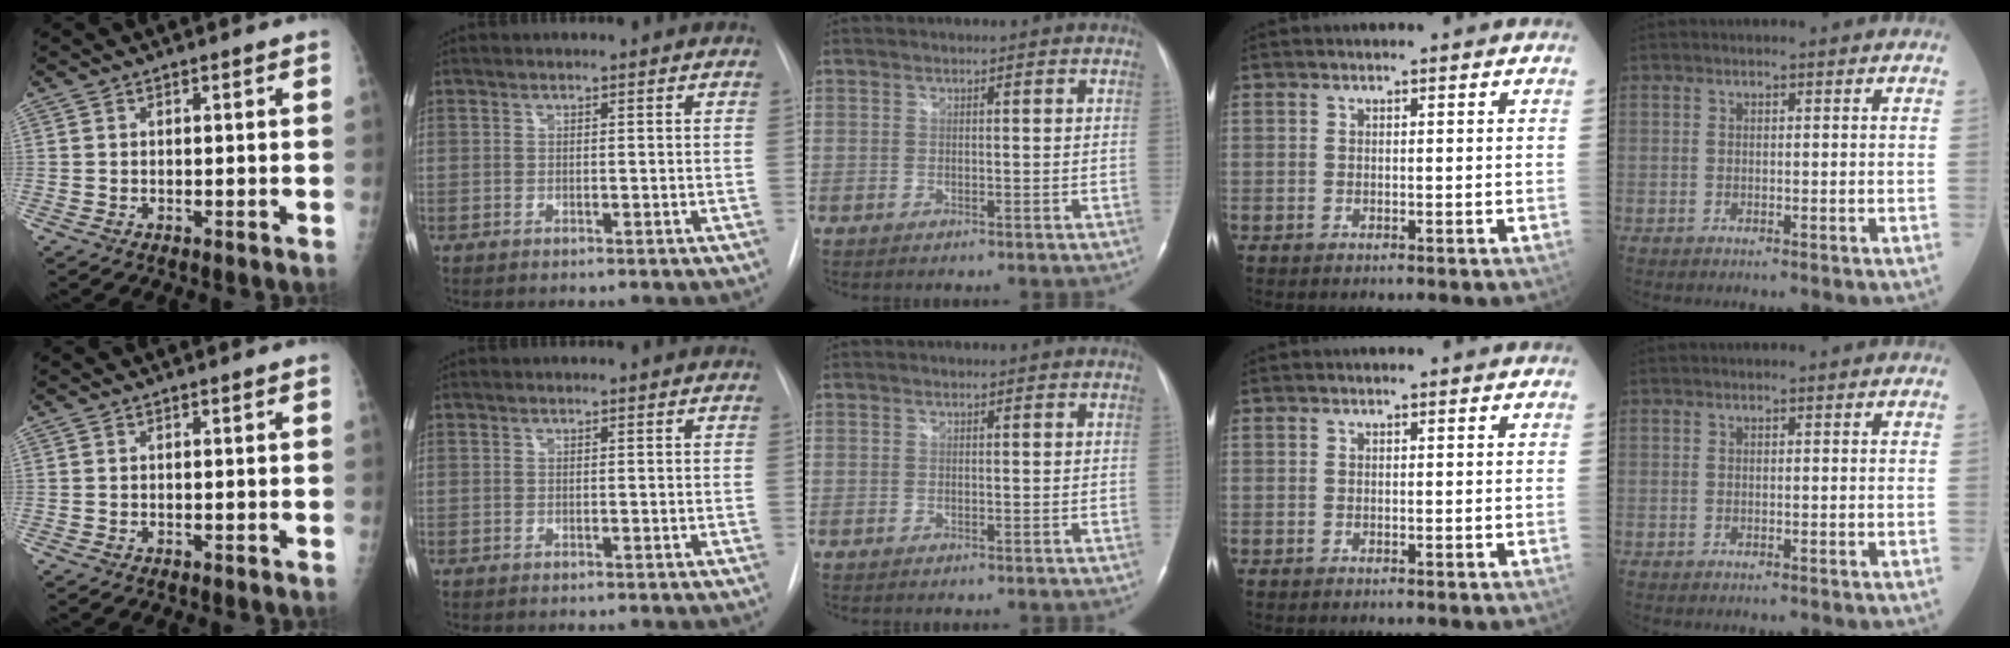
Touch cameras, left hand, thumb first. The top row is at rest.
{}